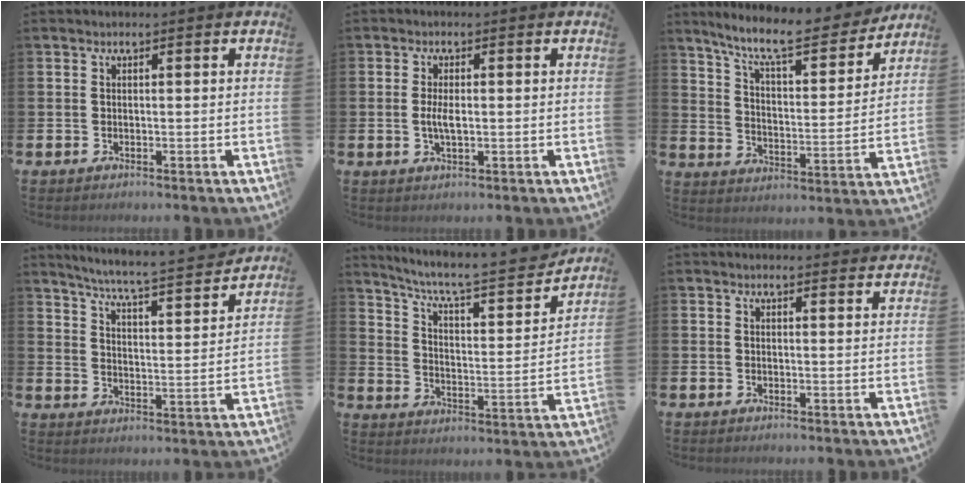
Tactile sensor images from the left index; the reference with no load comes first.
{"total": 2.8, "force": [0.0, 1.1, 2.6], "torque": [-0.045, 0.000, -0.003]}
{"total": 9.8, "force": [8.8, 1.6, 4.1], "torque": [-0.098, -0.060, 0.146]}
{"total": 6.0, "force": [5.7, -0.3, 1.9], "torque": [-0.061, -0.051, 0.093]}
{"total": 8.3, "force": [7.2, 1.5, 3.7], "torque": [-0.098, -0.052, 0.117]}
{"total": 0.8, "force": [0.8, 0.1, 0.1], "torque": [0.011, -0.004, 0.011]}